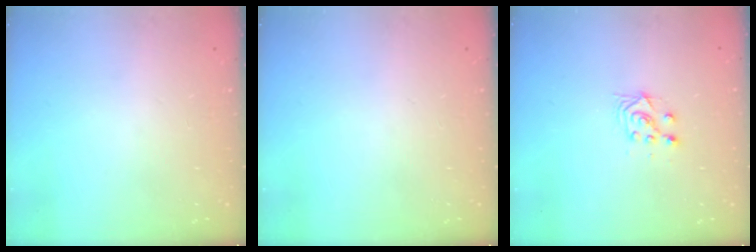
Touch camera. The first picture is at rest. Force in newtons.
{"total": 0.0}
{"total": 4.9, "press": 4.8, "slide": 1.0}